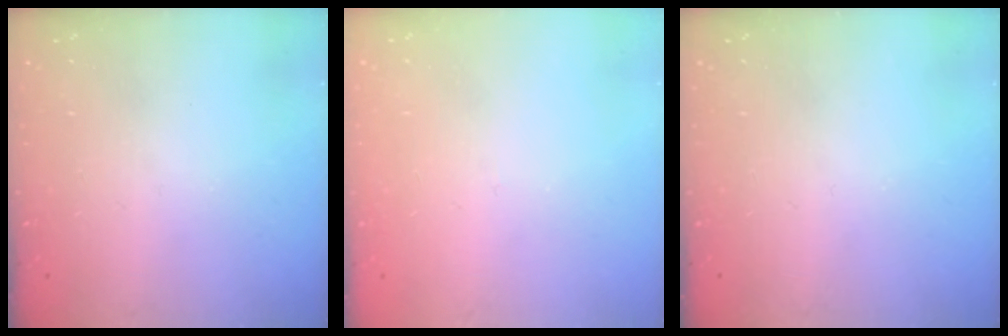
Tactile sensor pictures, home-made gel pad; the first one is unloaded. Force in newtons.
{"total": 2.7, "press": 2.7, "slide": 0.3}
{"total": 0.0}